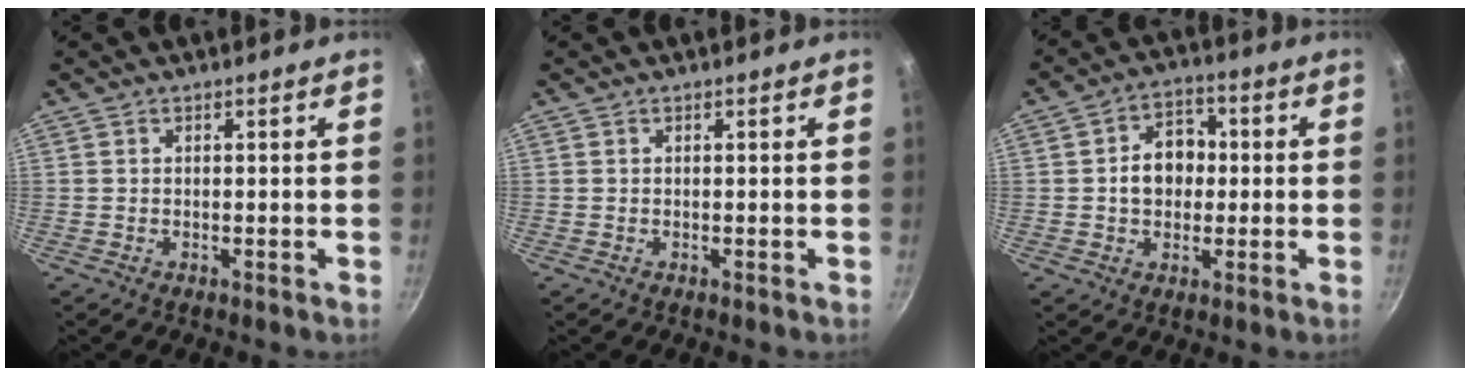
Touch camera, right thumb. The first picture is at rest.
{"total": 0.0}
{"total": 8.7, "force": [0.1, 6.8, 5.4], "torque": [-0.044, 0.018, -0.006]}